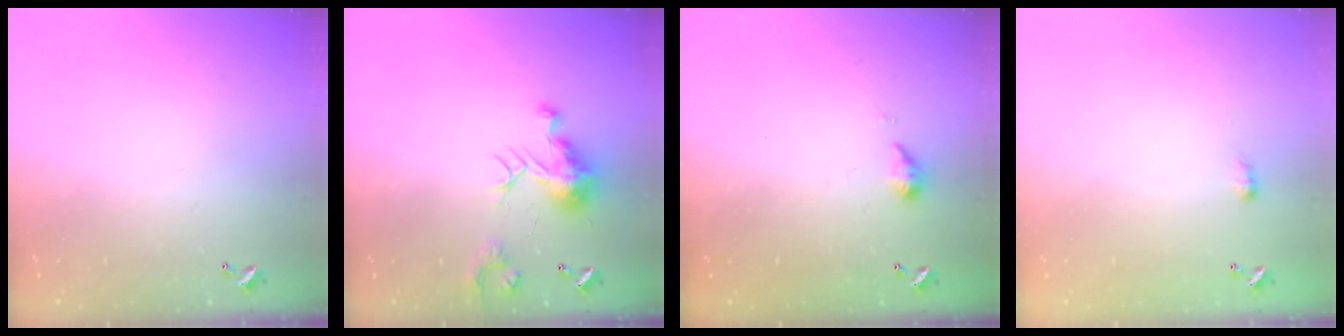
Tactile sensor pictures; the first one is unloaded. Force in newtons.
{"total": 9.4, "press": 9.4, "slide": 0.8}
{"total": 4.4, "press": 4.3, "slide": 0.8}
{"total": 1.6, "press": 1.5, "slide": 0.4}